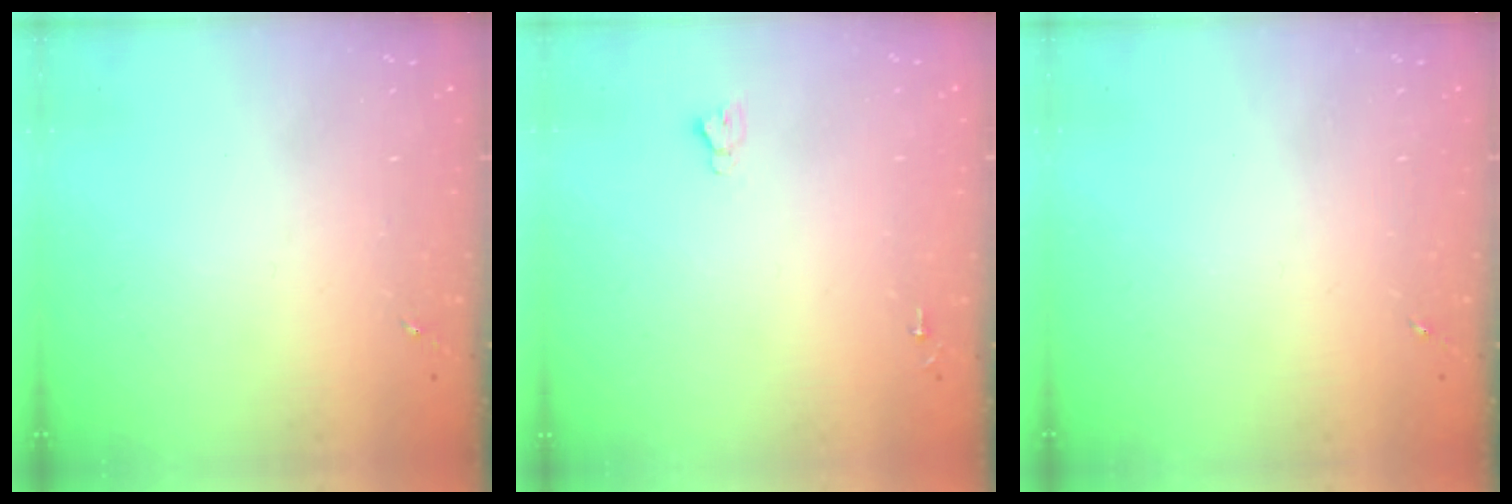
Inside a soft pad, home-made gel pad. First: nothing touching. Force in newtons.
{"total": 2.7, "press": 2.7, "slide": 0.0}
{"total": 0.0}